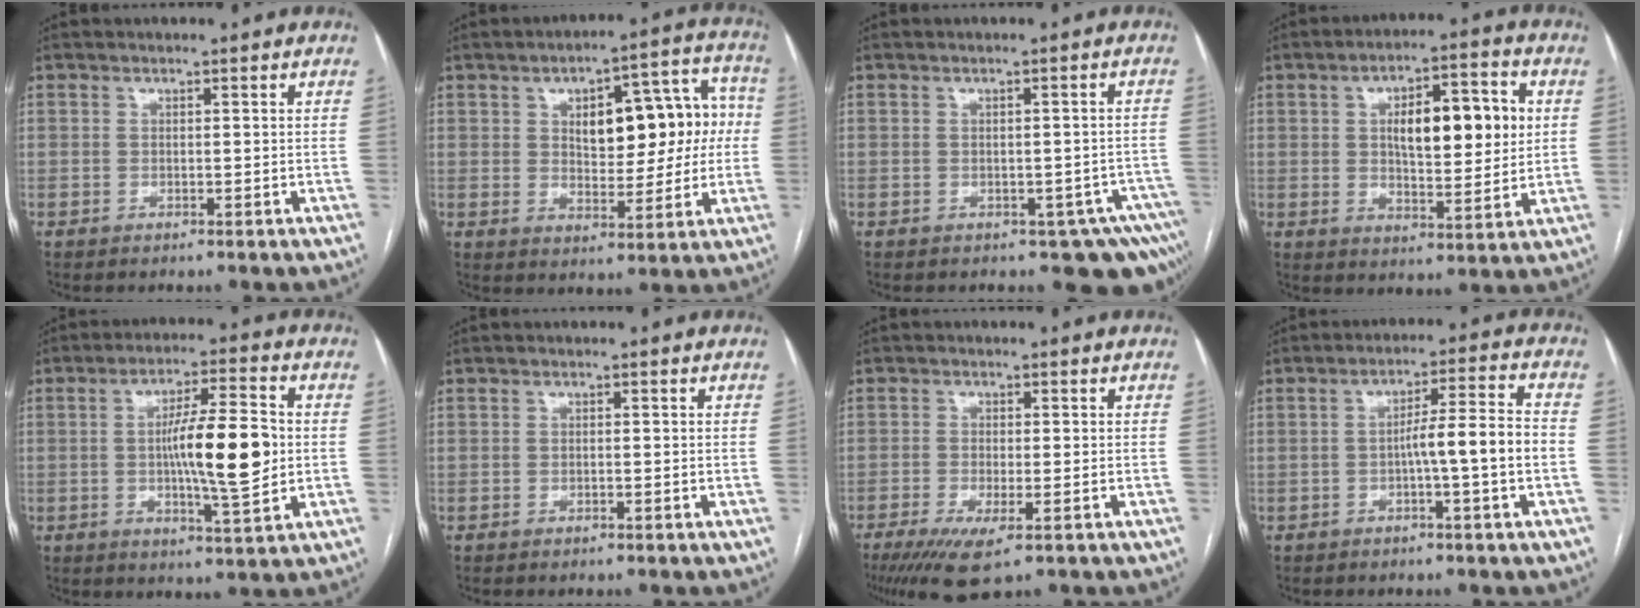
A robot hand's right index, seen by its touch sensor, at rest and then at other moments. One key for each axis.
{"total": 13.6, "fx": 1.9, "fy": 6.0, "fz": 12.0, "tx": -0.152, "ty": 0.043, "tz": 0.037}
{"total": 7.9, "fx": -5.0, "fy": 4.1, "fz": 4.6, "tx": -0.024, "ty": 0.006, "tz": -0.056}
{"total": 12.9, "fx": 2.6, "fy": 4.2, "fz": 12.0, "tx": -0.182, "ty": 0.017, "tz": 0.040}
{"total": 12.1, "fx": -0.2, "fy": 1.6, "fz": 12.0, "tx": -0.201, "ty": 0.001, "tz": -0.005}
{"total": 0.0}
{"total": 6.6, "fx": -3.7, "fy": 1.4, "fz": 5.3, "tx": -0.094, "ty": -0.018, "tz": -0.059}
{"total": 7.4, "fx": -1.6, "fy": -0.5, "fz": 7.2, "tx": -0.113, "ty": 0.016, "tz": -0.024}